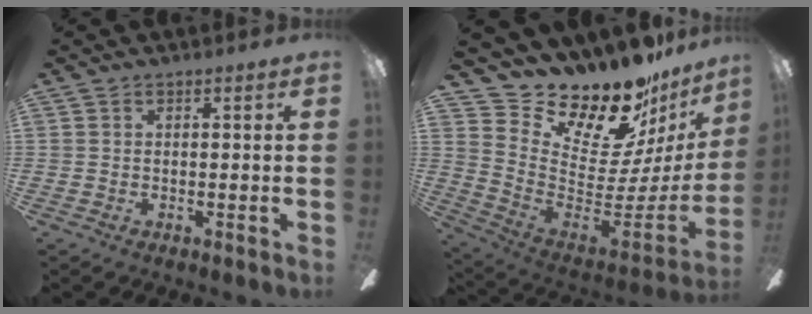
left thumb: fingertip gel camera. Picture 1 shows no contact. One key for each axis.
{"total": 17.3, "fx": 15.2, "fy": 5.7, "fz": 6.1, "tx": -0.096, "ty": -0.141, "tz": 0.263}